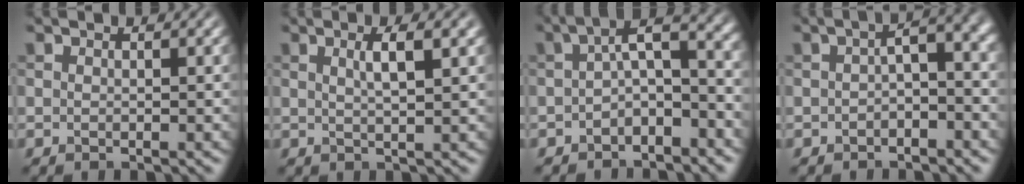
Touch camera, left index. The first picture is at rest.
{"total": 3.2, "force": [0.9, 0.9, 2.9], "torque": [-0.038, 0.009, 0.012]}
{"total": 5.0, "force": [-1.2, 1.8, 4.5], "torque": [-0.066, 0.015, -0.032]}
{"total": 3.8, "force": [-0.5, 1.3, 3.5], "torque": [-0.052, 0.011, -0.016]}